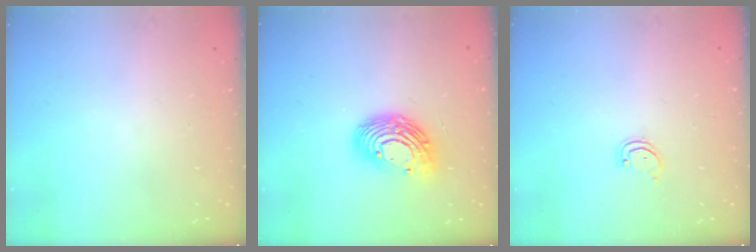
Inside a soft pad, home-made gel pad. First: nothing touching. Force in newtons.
{"total": 13.9, "press": 13.8, "slide": 1.1}
{"total": 2.3, "press": 2.3, "slide": 0.1}